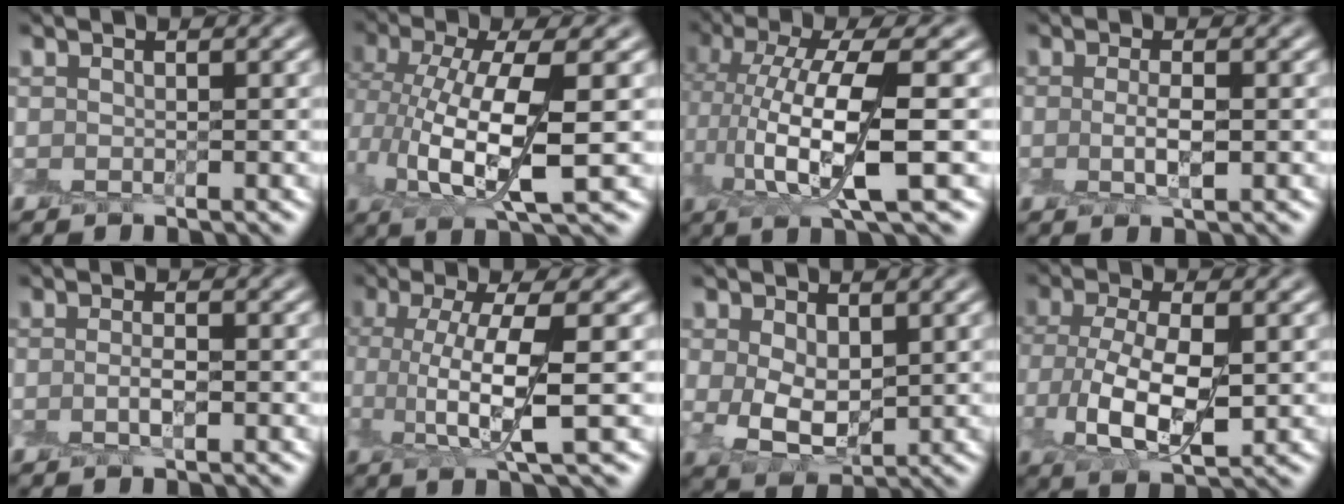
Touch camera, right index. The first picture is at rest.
{"total": 7.4, "force": [0.8, 2.6, 6.9], "torque": [-0.140, 0.001, 0.018]}
{"total": 7.9, "force": [0.6, 2.1, 7.6], "torque": [-0.148, 0.004, 0.018]}
{"total": 2.1, "force": [-0.1, 0.5, 2.1], "torque": [-0.042, 0.000, -0.002]}
{"total": 1.3, "force": [-0.2, 0.3, 1.2], "torque": [-0.024, 0.004, -0.007]}
{"total": 5.6, "force": [1.0, 1.3, 5.4], "torque": [-0.102, 0.006, 0.024]}
{"total": 4.3, "force": [0.5, 2.9, 3.1], "torque": [-0.064, 0.004, 0.016]}
{"total": 6.4, "force": [0.0, 3.5, 5.3], "torque": [-0.113, 0.004, 0.005]}